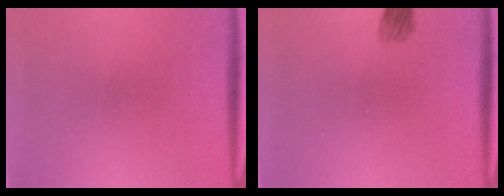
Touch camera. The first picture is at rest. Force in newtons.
{"total": 2.3}